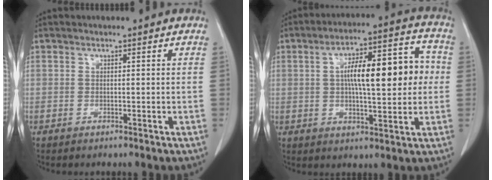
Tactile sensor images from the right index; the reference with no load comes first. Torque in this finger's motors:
{"motor_torque": [1.08, 0.38, 0.51, 0.11]}